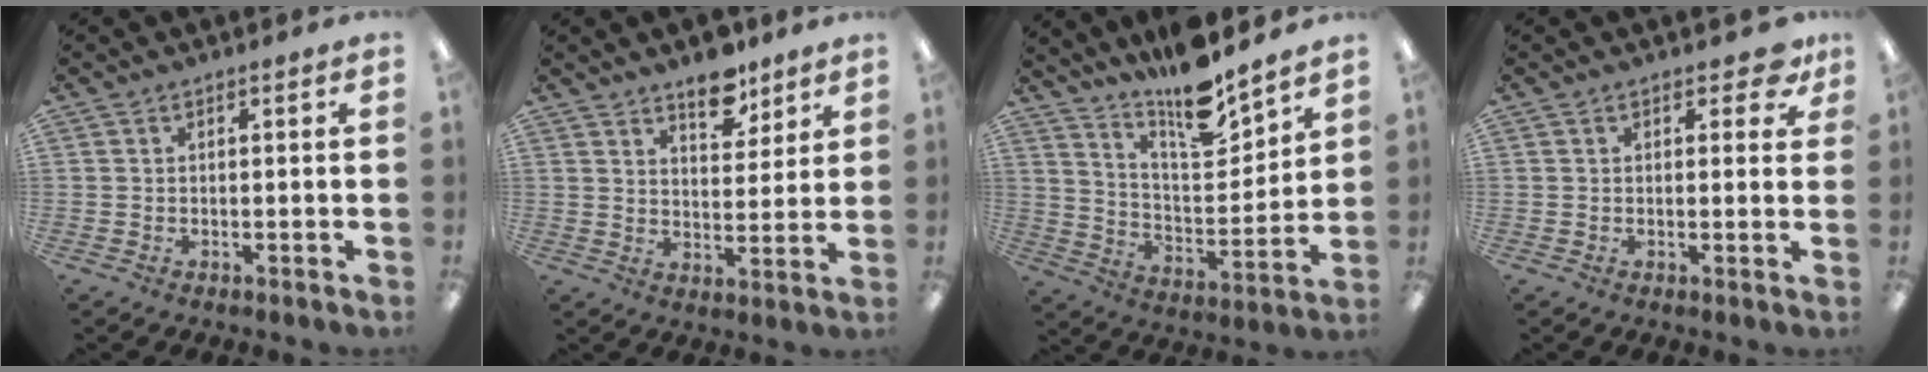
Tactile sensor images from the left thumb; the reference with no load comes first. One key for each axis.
{"total": 8.6, "fx": 6.7, "fy": 4.0, "fz": 3.6, "tx": -0.024, "ty": -0.048, "tz": 0.114}
{"total": 14.3, "fx": 12.3, "fy": 3.1, "fz": 6.6, "tx": -0.112, "ty": -0.093, "tz": 0.210}
{"total": 4.5, "fx": 2.5, "fy": 2.5, "fz": 2.9, "tx": -0.030, "ty": -0.003, "tz": 0.041}